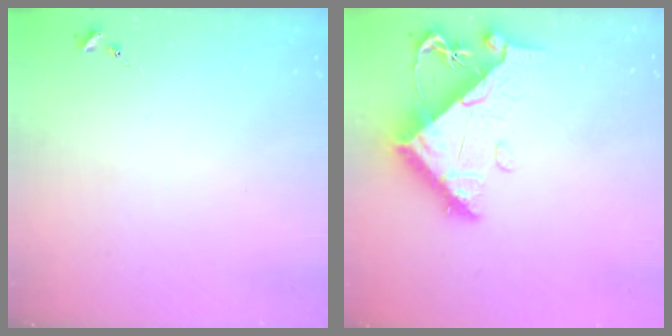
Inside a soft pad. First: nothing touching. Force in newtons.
{"total": 12.6, "press": 12.5, "slide": 1.3}